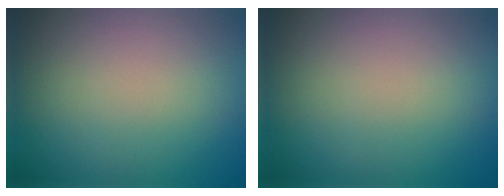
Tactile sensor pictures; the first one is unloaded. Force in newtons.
{"total": 0.0}